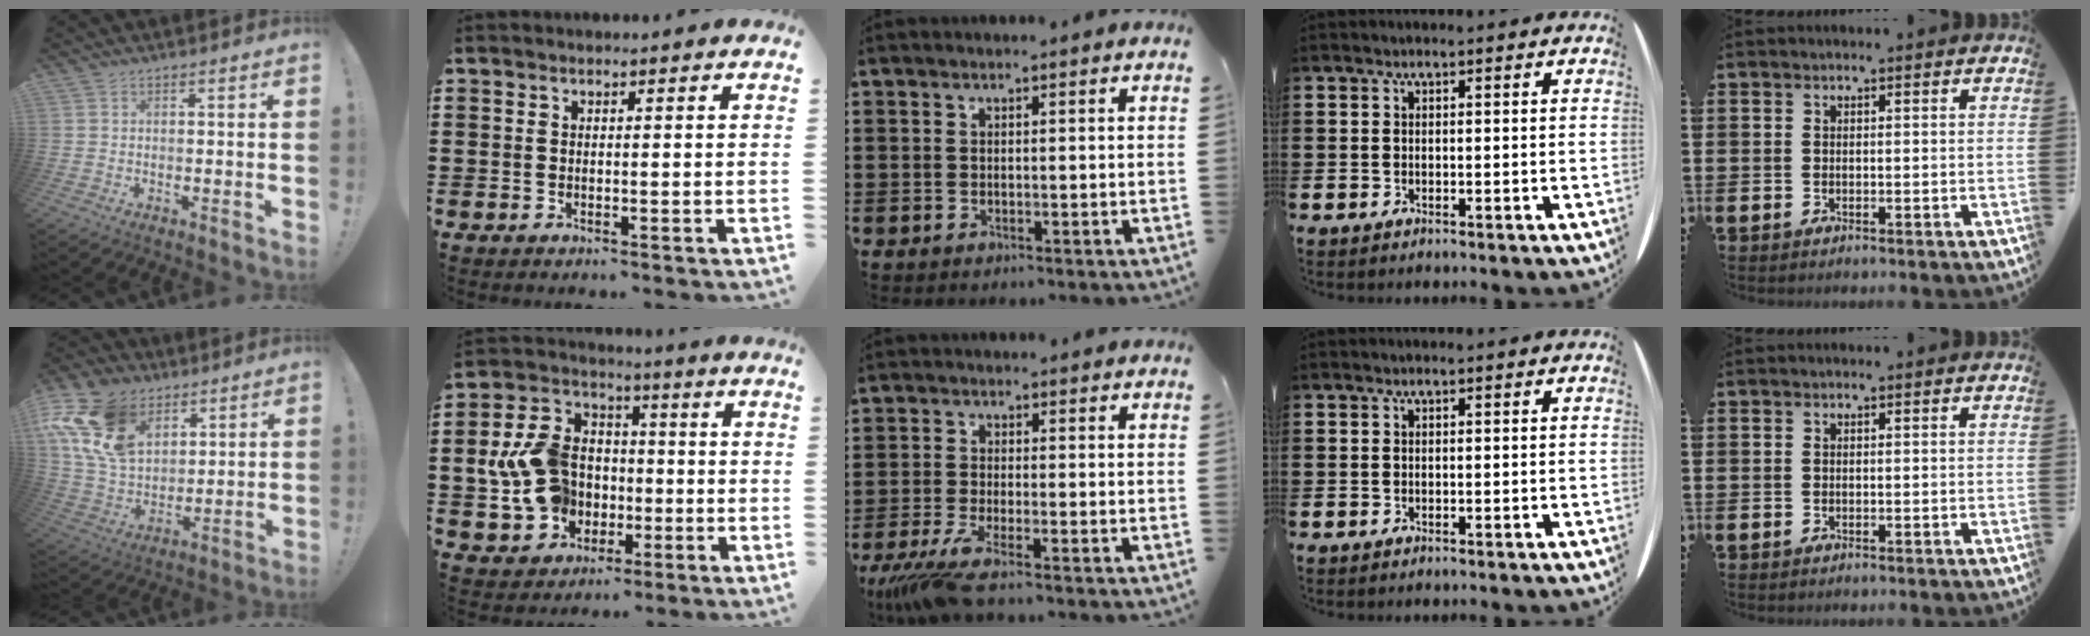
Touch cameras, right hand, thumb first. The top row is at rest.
{"thumb": {"total": 19.6, "force": [9.6, 13.3, 10.8], "torque": [-0.216, -0.047, 0.185]}, "index": {"total": 11.1, "force": [-1.0, 9.2, 6.1], "torque": [-0.171, 0.020, -0.015]}, "middle": {"total": 5.0, "force": [-3.4, 0.1, 3.7], "torque": [-0.097, -0.027, -0.067]}}